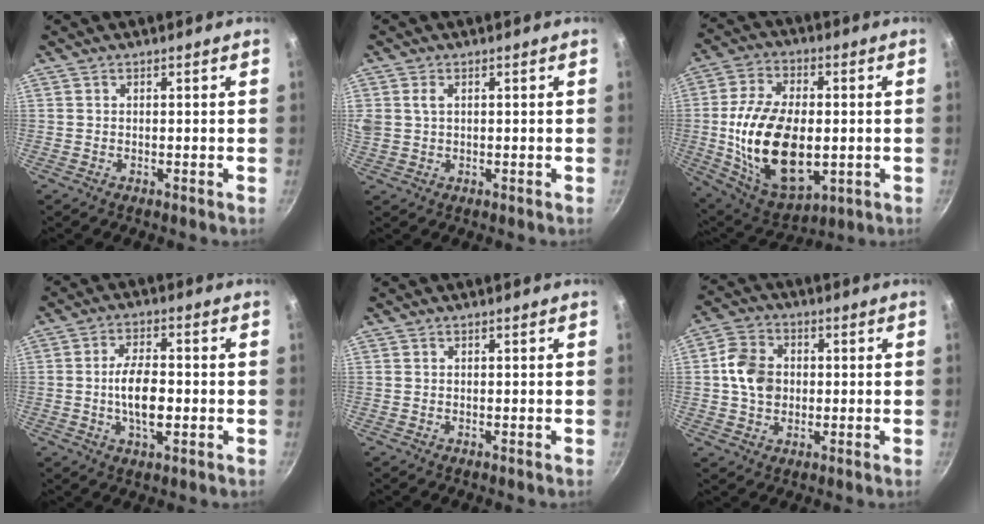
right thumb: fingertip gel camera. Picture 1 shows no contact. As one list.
[{"total": 3.9, "force": [1.1, 2.7, 2.6], "torque": [-0.050, 0.003, 0.021]}, {"total": 21.4, "force": [-1.7, 12.5, 17.3], "torque": [-0.306, 0.005, -0.015]}, {"total": 8.6, "force": [-1.2, 4.0, 7.5], "torque": [-0.132, 0.015, -0.023]}, {"total": 0.0}, {"total": 8.8, "force": [0.3, 7.0, 5.3], "torque": [-0.079, 0.014, -0.006]}]